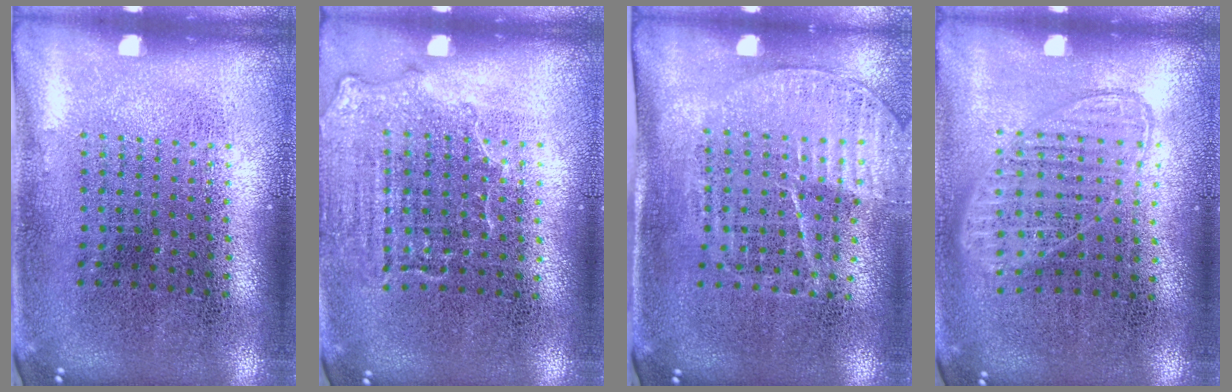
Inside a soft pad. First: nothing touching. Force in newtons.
{"total": 1.4, "press": 1.2, "slide": 0.7}
{"total": 1.5, "press": 1.3, "slide": 0.8}
{"total": 0.9, "press": 0.9, "slide": 0.3}